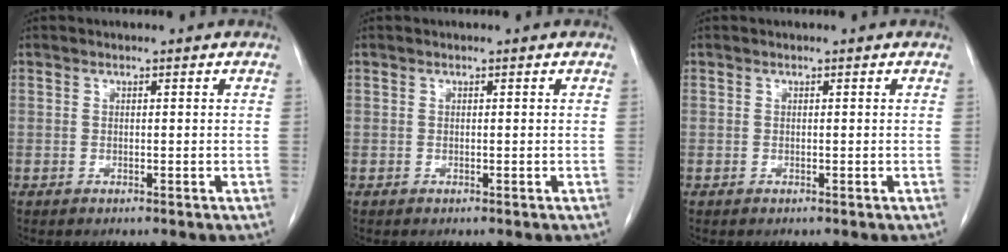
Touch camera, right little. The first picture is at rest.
{"total": 0.0}
{"total": 0.0}